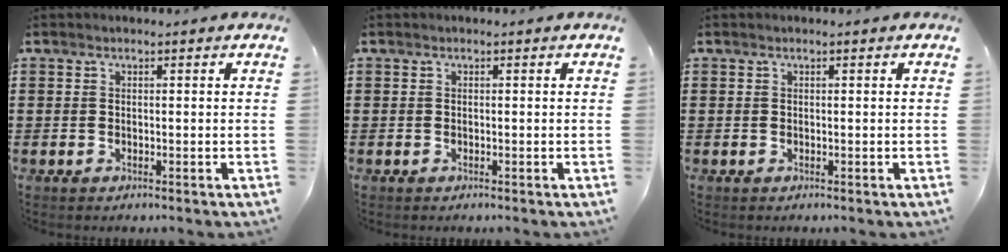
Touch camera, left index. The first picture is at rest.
{"total": 0.0}
{"total": 0.0}